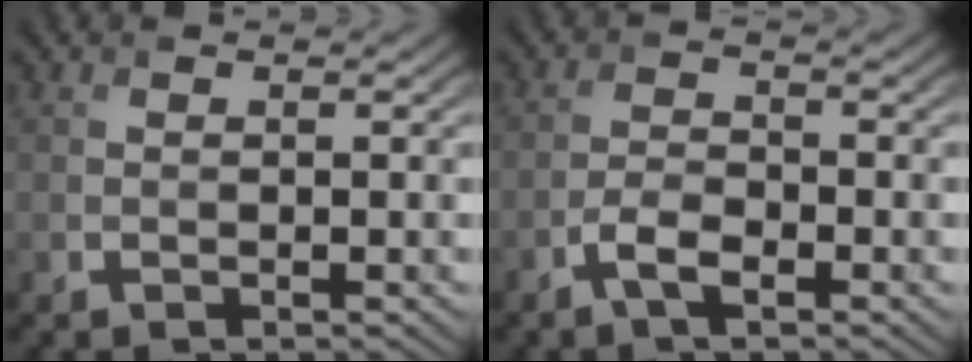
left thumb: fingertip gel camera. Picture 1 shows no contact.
{"total": 3.1, "force": [-1.9, 1.2, 2.2], "torque": [-0.048, 0.002, -0.044]}